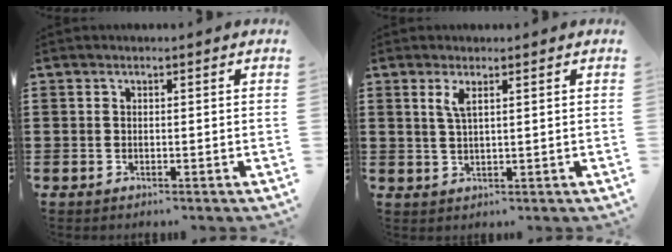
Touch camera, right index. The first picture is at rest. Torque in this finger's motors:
{"motor_torque": [0.15, -0.12, 0.11, 0.07]}